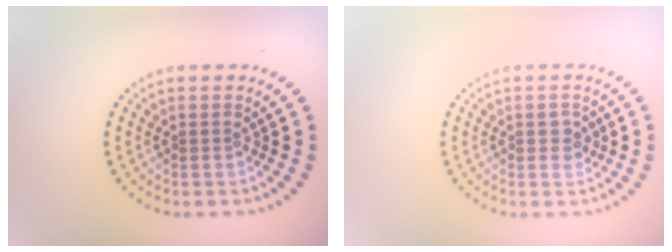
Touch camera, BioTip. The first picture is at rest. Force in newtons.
{"total": 1.4, "press": 1.4, "slide": 0.3}